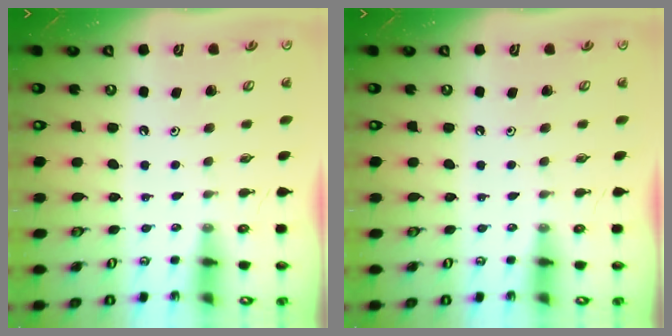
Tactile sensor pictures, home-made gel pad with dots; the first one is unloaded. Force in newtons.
{"total": 0.0}